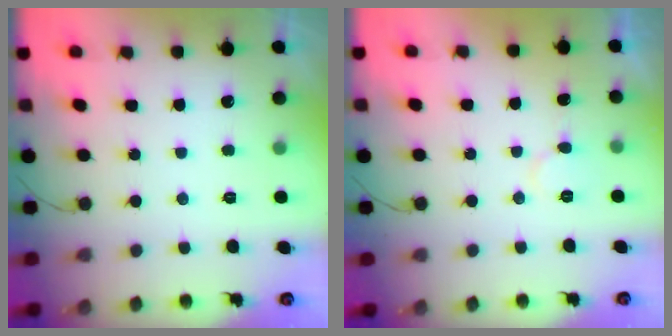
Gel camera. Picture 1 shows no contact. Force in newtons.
{"total": 4.3, "press": 4.3, "slide": 0.5}